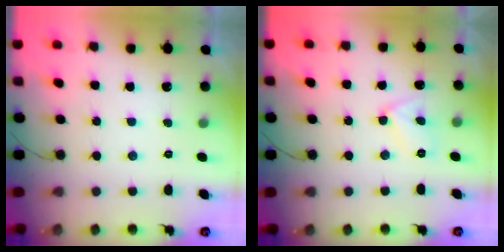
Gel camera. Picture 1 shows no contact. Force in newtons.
{"total": 7.1, "press": 7.0, "slide": 1.5}